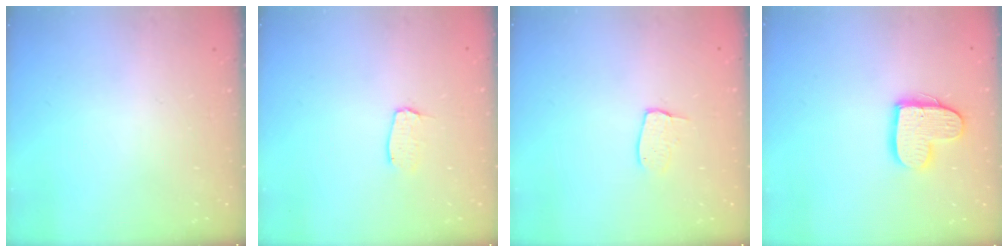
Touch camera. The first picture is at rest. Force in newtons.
{"total": 3.6, "press": 3.6, "slide": 0.3}
{"total": 5.2, "press": 5.2, "slide": 0.3}
{"total": 13.4, "press": 13.3, "slide": 1.2}